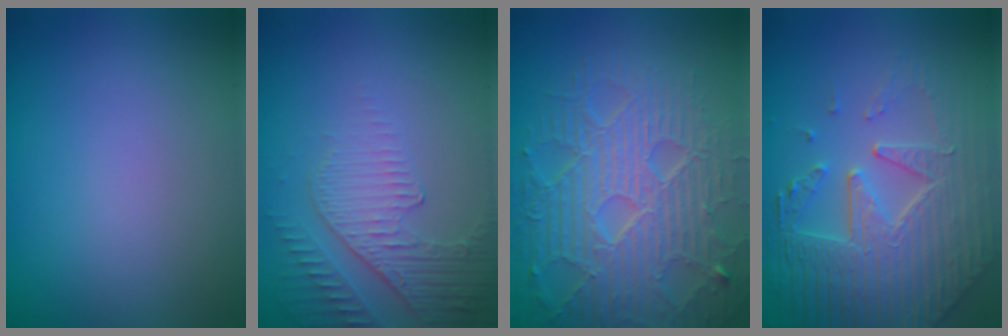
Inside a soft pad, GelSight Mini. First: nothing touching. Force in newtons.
{"total": 5.0, "press": 3.4, "slide": 3.8}
{"total": 8.9, "press": 6.4, "slide": 6.2}
{"total": 7.7, "press": 6.0, "slide": 4.8}